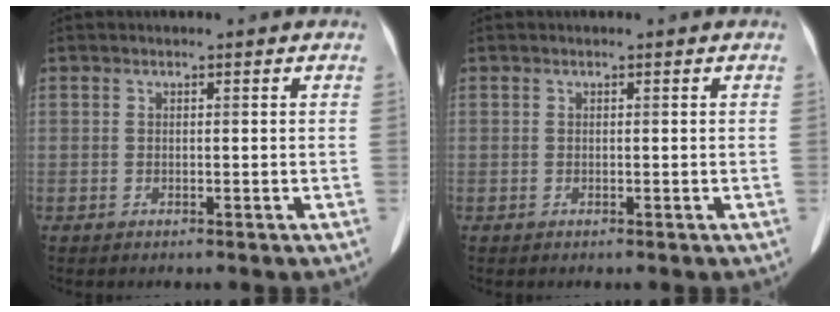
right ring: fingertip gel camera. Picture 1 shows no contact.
{"total": 0.0}